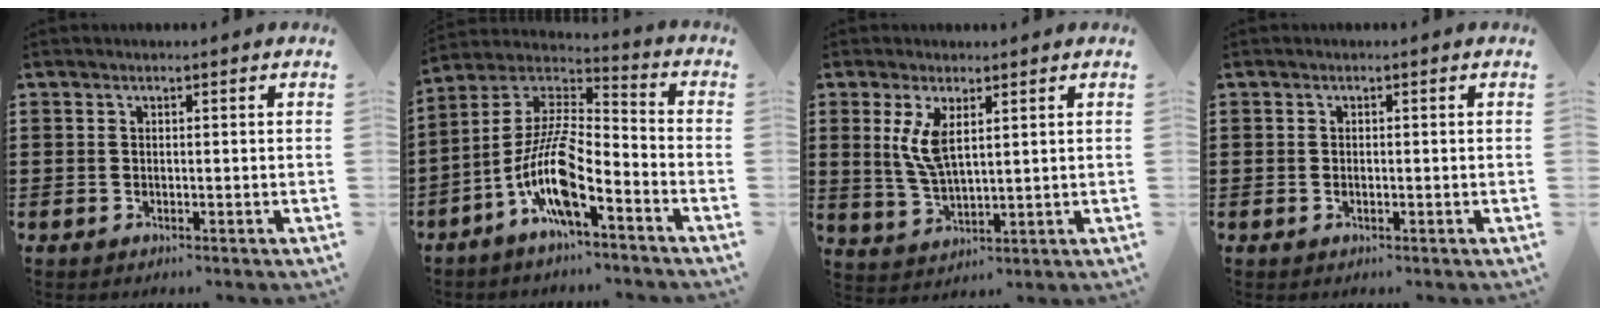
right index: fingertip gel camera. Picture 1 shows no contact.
{"total": 11.4, "force": [-6.2, 2.8, 9.2], "torque": [-0.216, -0.021, -0.127]}
{"total": 5.8, "force": [2.1, 2.3, 4.9], "torque": [-0.111, 0.001, 0.034]}
{"total": 0.6, "force": [-0.2, 0.1, 0.6], "torque": [-0.014, -0.007, -0.001]}